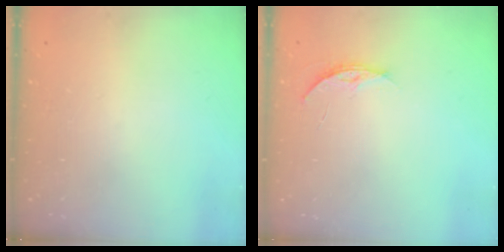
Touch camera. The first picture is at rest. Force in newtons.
{"total": 3.8, "press": 3.8, "slide": 0.4}